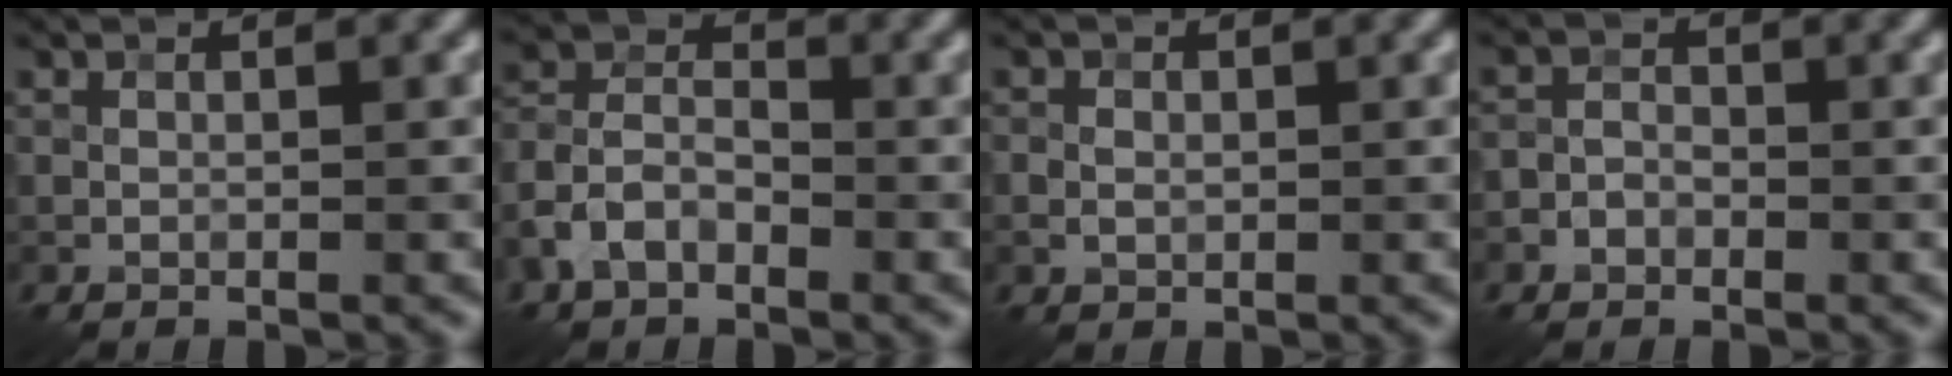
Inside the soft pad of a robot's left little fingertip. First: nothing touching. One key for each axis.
{"total": 4.4, "fx": -2.5, "fy": 2.8, "fz": 2.5, "tx": -0.053, "ty": 0.007, "tz": -0.058}
{"total": 1.4, "fx": 0.0, "fy": 1.2, "fz": 0.8, "tx": -0.012, "ty": -0.001, "tz": 0.002}
{"total": 1.6, "fx": -0.8, "fy": 1.3, "fz": 0.4, "tx": 0.008, "ty": 0.006, "tz": -0.023}